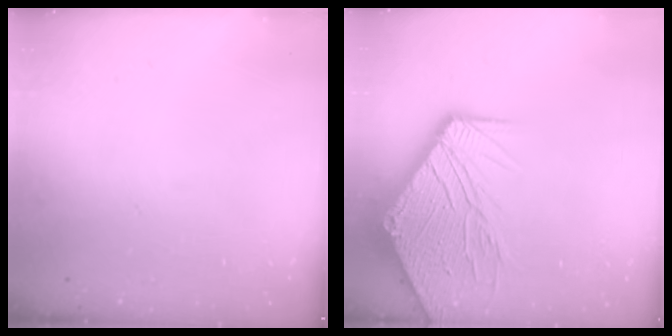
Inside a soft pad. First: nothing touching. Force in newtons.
{"total": 17.5, "press": 17.4, "slide": 2.2}